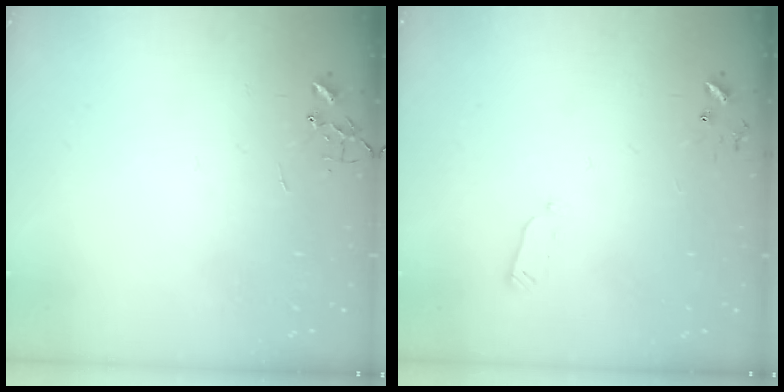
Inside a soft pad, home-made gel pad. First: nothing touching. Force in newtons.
{"total": 2.4, "press": 2.3, "slide": 0.4}